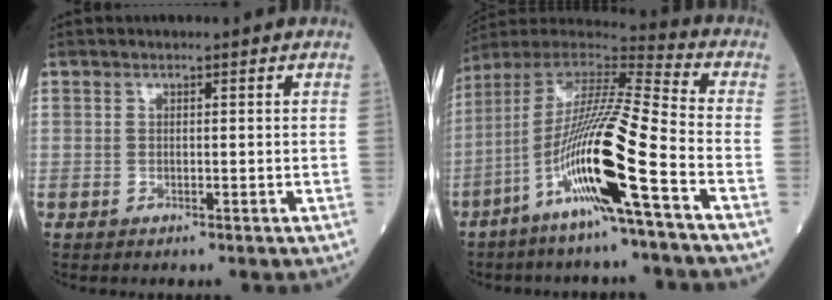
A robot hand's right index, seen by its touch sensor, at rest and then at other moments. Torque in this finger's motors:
{"motor_torque": [1.83, -0.31, 1.05, 0.21]}